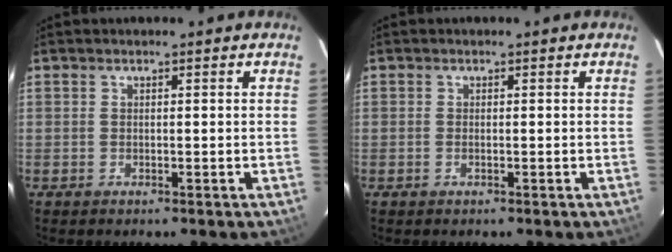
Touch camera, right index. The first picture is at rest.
{"total": 0.6, "force": [-0.2, 0.2, 0.5], "torque": [-0.011, 0.000, -0.005]}